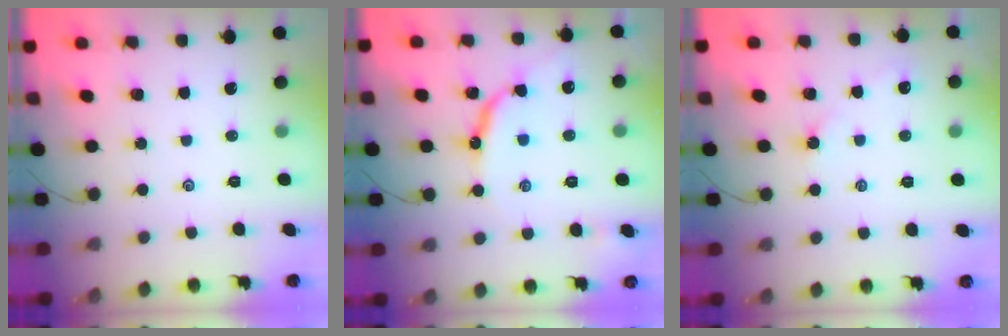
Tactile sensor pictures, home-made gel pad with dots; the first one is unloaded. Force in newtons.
{"total": 9.7, "press": 9.6, "slide": 0.8}
{"total": 2.2, "press": 2.1, "slide": 0.4}